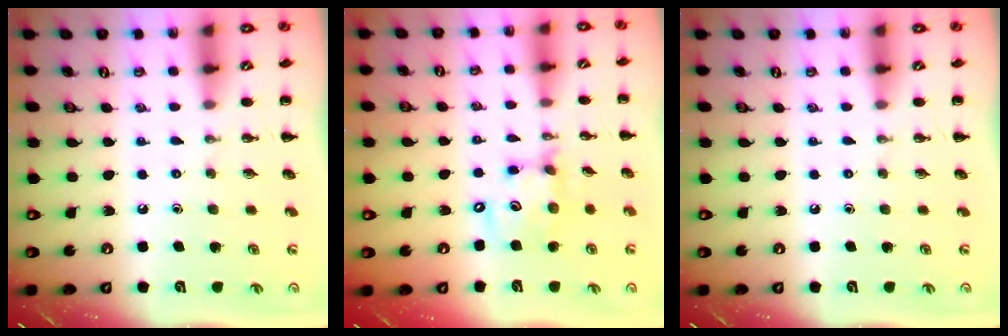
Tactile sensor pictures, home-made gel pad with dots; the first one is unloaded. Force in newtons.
{"total": 12.0, "press": 11.7, "slide": 2.8}
{"total": 0.0}